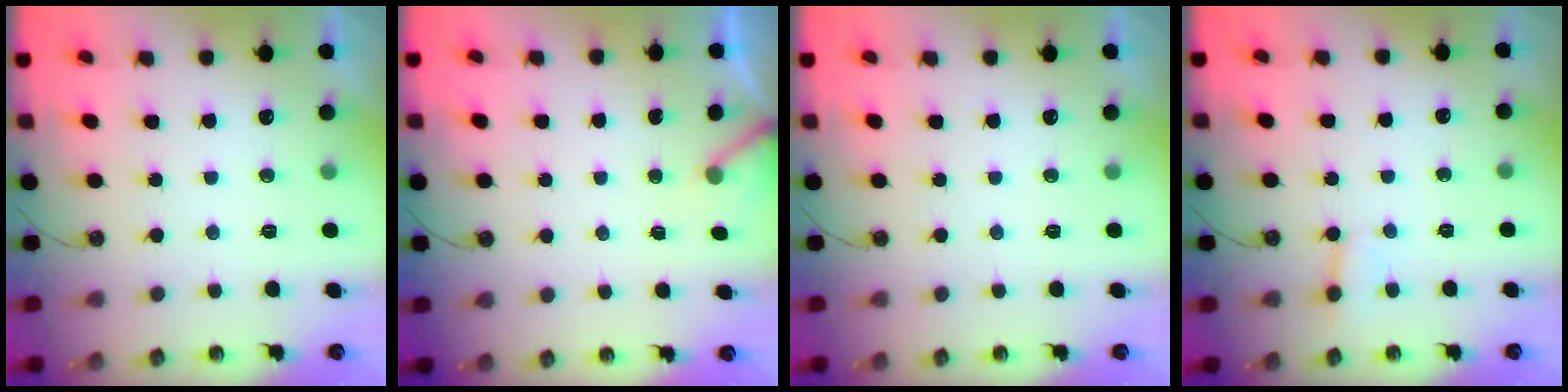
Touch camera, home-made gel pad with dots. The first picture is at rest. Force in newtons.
{"total": 3.0, "press": 3.0, "slide": 0.3}
{"total": 0.0}
{"total": 3.4, "press": 3.3, "slide": 0.8}